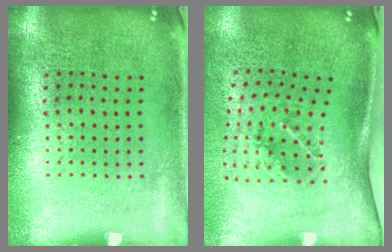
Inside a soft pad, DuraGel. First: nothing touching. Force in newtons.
{"total": 2.1, "press": 1.3, "slide": 1.7}